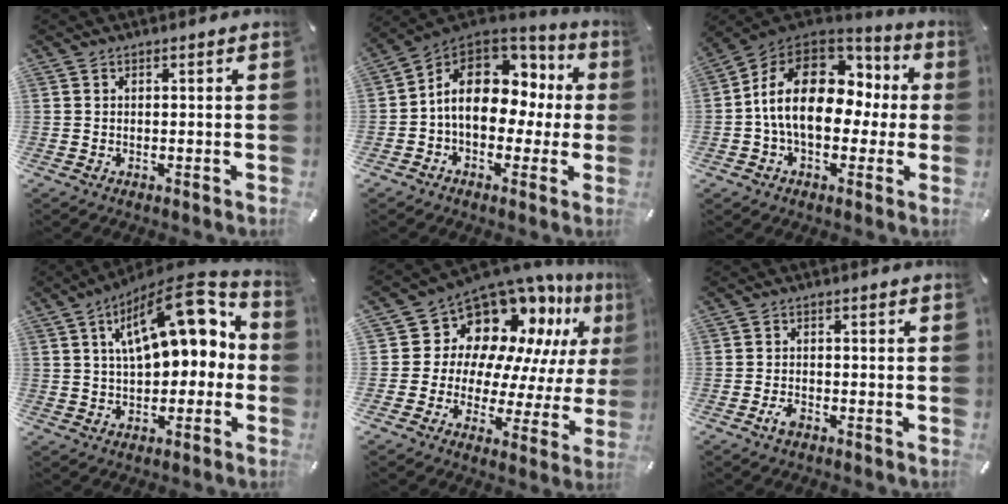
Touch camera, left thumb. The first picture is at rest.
{"total": 15.0, "force": [2.0, 10.9, 10.0], "torque": [-0.169, -0.006, 0.035]}
{"total": 19.1, "force": [1.5, 12.8, 14.1], "torque": [-0.254, 0.007, 0.028]}
{"total": 16.1, "force": [6.8, 7.4, 12.6], "torque": [-0.189, -0.035, 0.117]}
{"total": 13.1, "force": [9.1, 8.5, 3.9], "torque": [-0.076, -0.100, 0.164]}
{"total": 2.6, "force": [-1.5, 1.5, 1.6], "torque": [-0.042, 0.001, -0.032]}